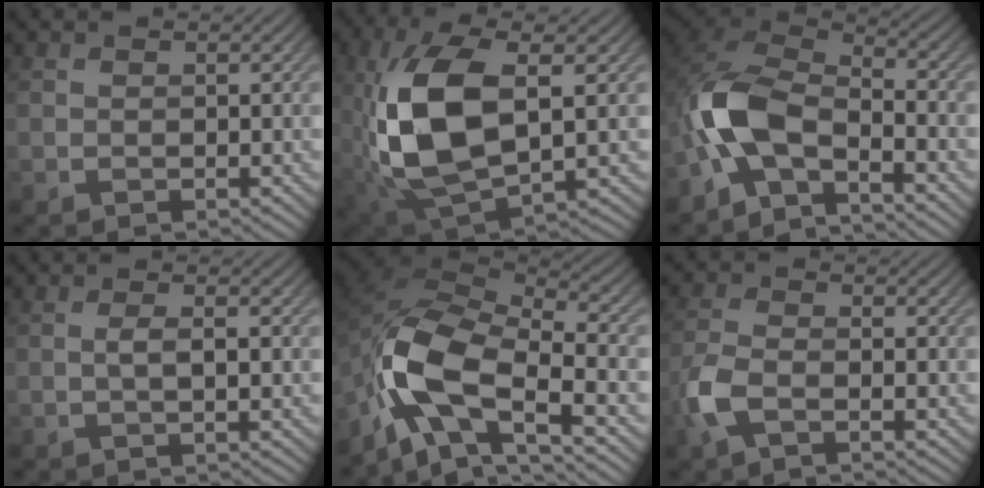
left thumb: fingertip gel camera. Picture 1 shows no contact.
{"total": 13.3, "force": [1.0, 6.7, 11.4], "torque": [-0.264, -0.002, 0.024]}
{"total": 10.6, "force": [-4.6, 5.1, 8.0], "torque": [-0.164, 0.005, -0.112]}
{"total": 1.7, "force": [0.0, 0.4, 1.6], "torque": [-0.032, 0.005, -0.002]}
{"total": 13.2, "force": [-6.2, 6.2, 9.9], "torque": [-0.212, -0.024, -0.117]}
{"total": 4.7, "force": [-2.3, 2.0, 3.6], "torque": [-0.095, -0.005, -0.061]}